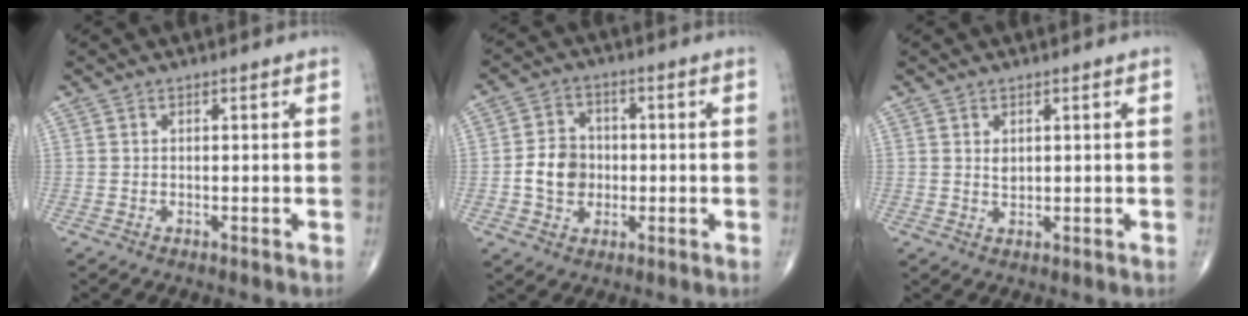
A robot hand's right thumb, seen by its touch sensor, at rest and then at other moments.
{"total": 7.5, "force": [-1.0, 6.3, 3.9], "torque": [-0.048, 0.014, -0.022]}
{"total": 1.6, "force": [0.6, 1.0, 1.1], "torque": [-0.014, -0.005, 0.014]}